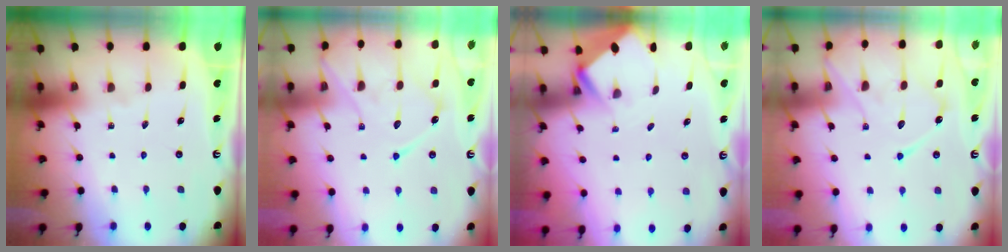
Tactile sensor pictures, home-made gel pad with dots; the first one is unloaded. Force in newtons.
{"total": 13.2, "press": 13.1, "slide": 1.0}
{"total": 2.9, "press": 2.9, "slide": 0.2}
{"total": 13.2, "press": 13.1, "slide": 1.0}